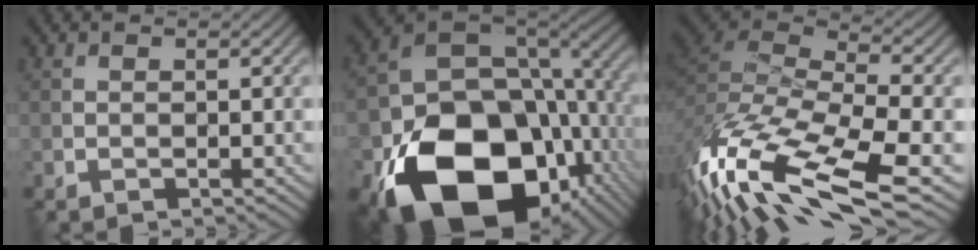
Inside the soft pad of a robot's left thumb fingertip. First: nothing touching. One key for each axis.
{"total": 21.4, "fx": -8.1, "fy": 14.8, "fz": 13.2, "tx": -0.274, "ty": -0.063, "tz": -0.101}
{"total": 17.6, "fx": -8.6, "fy": 6.6, "fz": 13.9, "tx": -0.334, "ty": -0.024, "tz": -0.141}